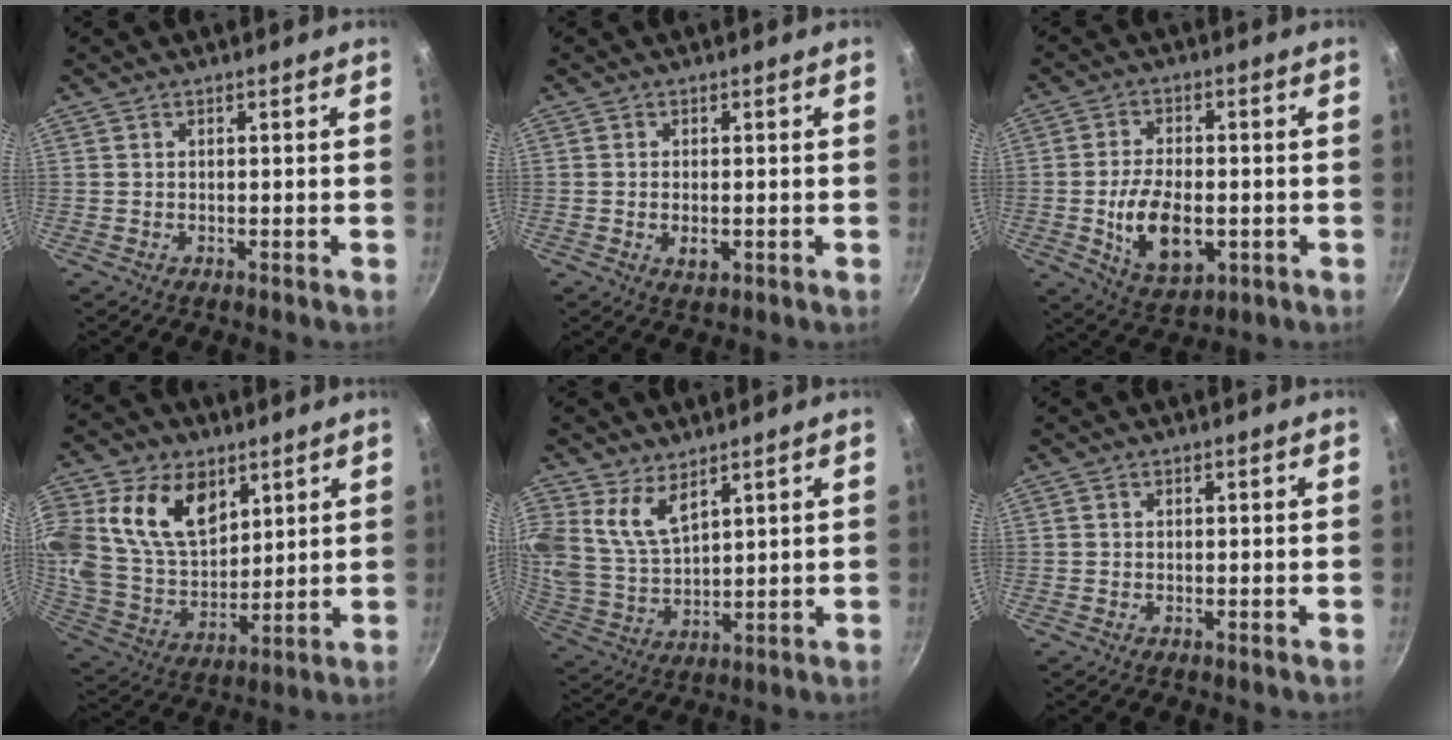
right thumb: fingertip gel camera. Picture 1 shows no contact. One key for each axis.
{"total": 2.7, "fx": -0.5, "fy": 1.5, "fz": 2.1, "tx": -0.037, "ty": -0.005, "tz": -0.008}
{"total": 11.7, "fx": -2.2, "fy": 6.6, "fz": 9.4, "tx": -0.155, "ty": 0.002, "tz": -0.030}
{"total": 20.5, "fx": 8.4, "fy": 13.7, "fz": 12.8, "tx": -0.225, "ty": -0.032, "tz": 0.160}
{"total": 9.3, "fx": 5.5, "fy": 5.1, "fz": 5.6, "tx": -0.104, "ty": -0.043, "tz": 0.119}
{"total": 0.0}